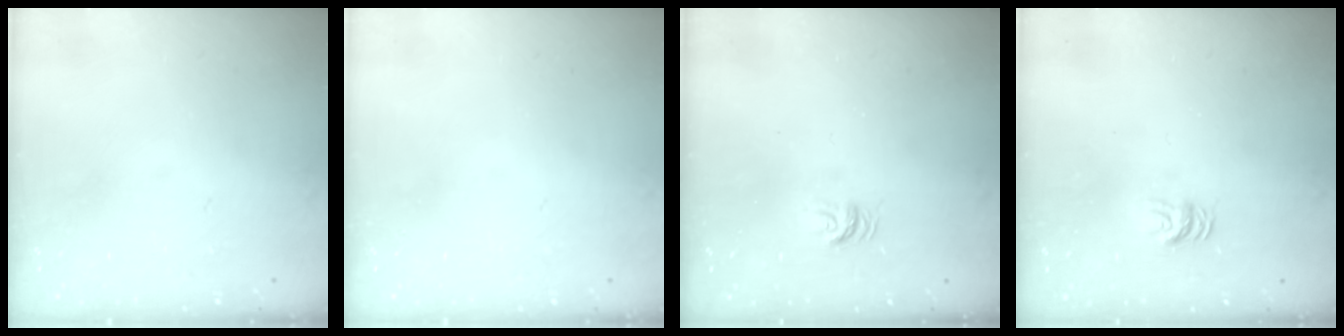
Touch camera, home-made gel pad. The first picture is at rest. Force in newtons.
{"total": 0.0}
{"total": 4.1, "press": 4.1, "slide": 0.1}
{"total": 6.2, "press": 6.2, "slide": 0.3}